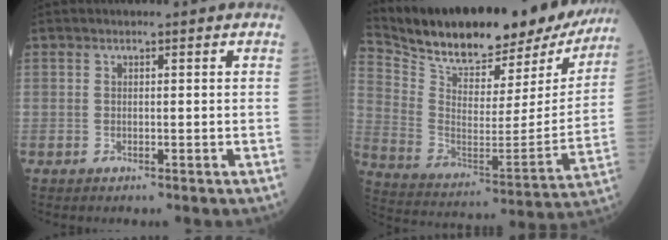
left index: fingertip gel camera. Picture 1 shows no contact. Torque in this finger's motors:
{"motor_torque": [0.36, -0.95, 0.38, 0.16]}